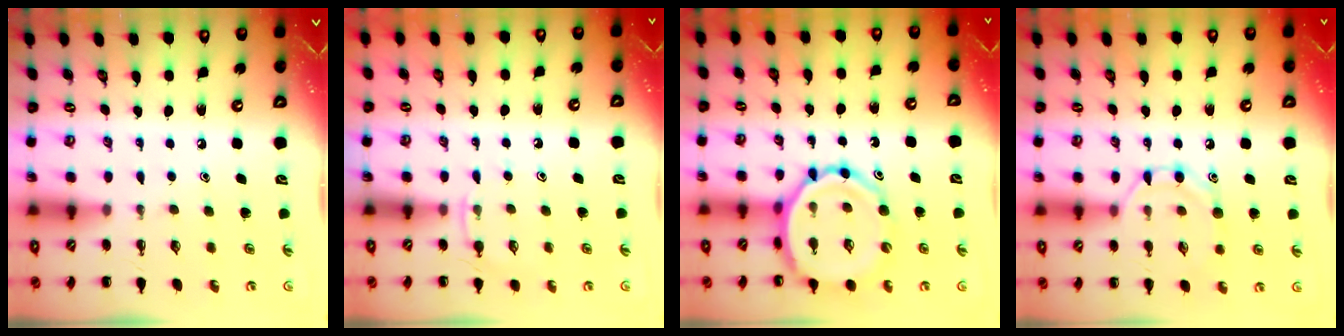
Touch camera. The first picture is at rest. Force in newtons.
{"total": 5.9, "press": 5.8, "slide": 1.4}
{"total": 12.1, "press": 11.7, "slide": 3.0}
{"total": 9.1, "press": 9.0, "slide": 1.0}